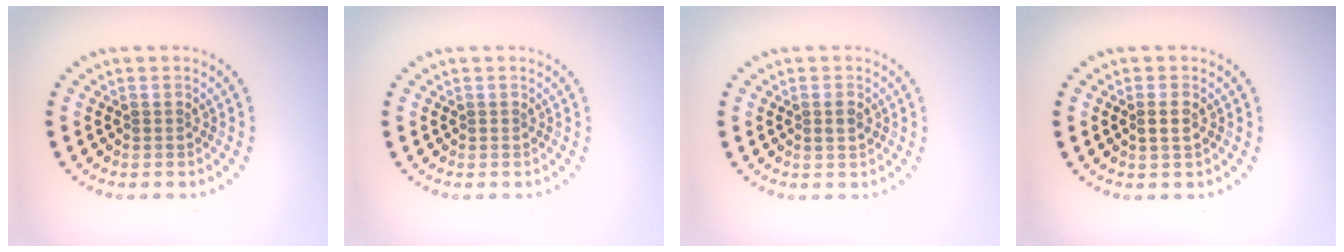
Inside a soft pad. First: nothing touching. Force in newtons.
{"total": 0.0}
{"total": 1.2, "press": 1.1, "slide": 0.4}
{"total": 1.2, "press": 1.0, "slide": 0.5}